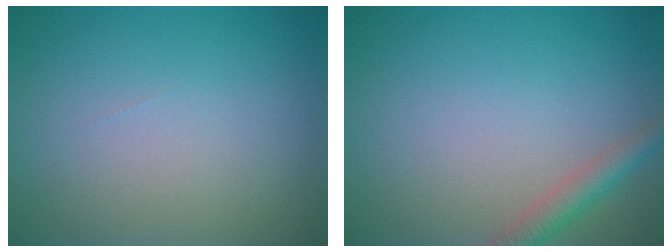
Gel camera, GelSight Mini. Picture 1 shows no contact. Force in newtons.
{"total": 2.4, "press": 2.4, "slide": 0.1}